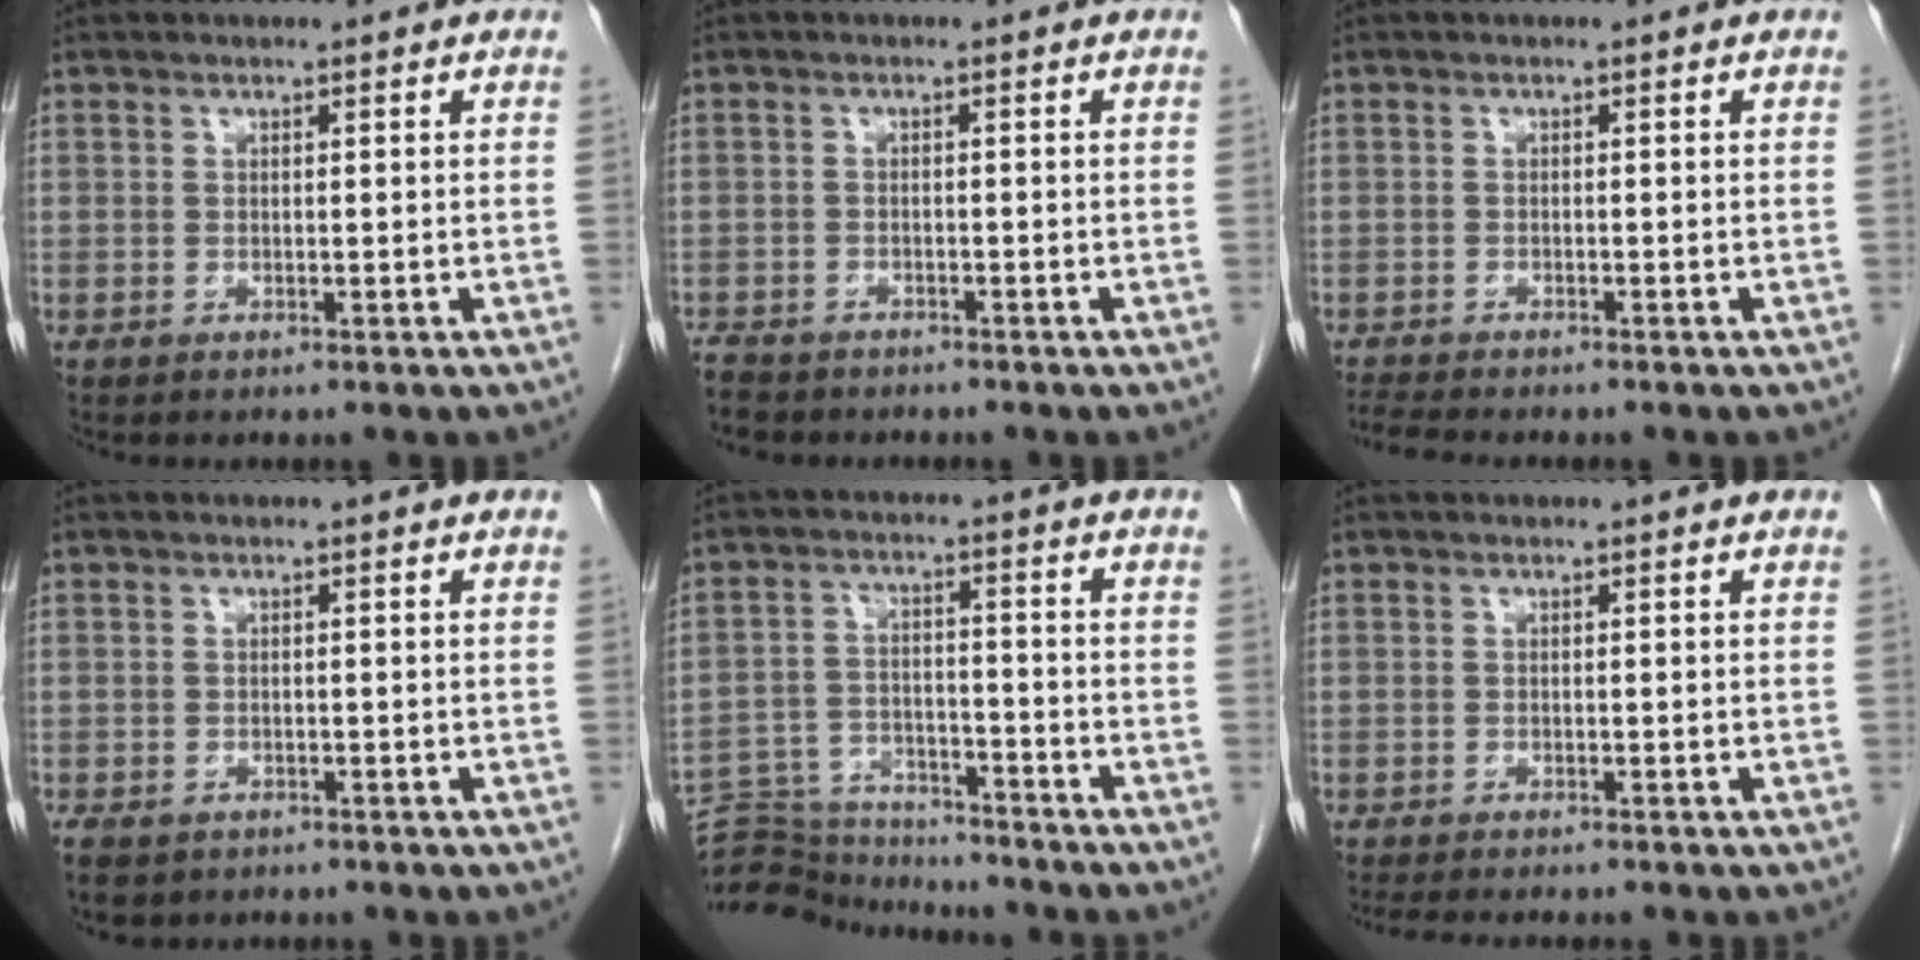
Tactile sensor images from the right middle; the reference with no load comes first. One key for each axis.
{"total": 4.8, "fx": -4.2, "fy": 1.9, "fz": 1.4, "tx": -0.024, "ty": -0.008, "tz": -0.065}
{"total": 3.8, "fx": -3.6, "fy": 0.1, "fz": 1.4, "tx": -0.031, "ty": -0.014, "tz": -0.059}
{"total": 5.4, "fx": -3.7, "fy": 3.3, "fz": 2.1, "tx": -0.037, "ty": -0.006, "tz": -0.051}
{"total": 11.3, "fx": -11.2, "fy": 1.6, "fz": 0.7, "tx": -0.011, "ty": 0.024, "tz": -0.182}
{"total": 4.9, "fx": -4.3, "fy": 0.6, "fz": 2.2, "tx": -0.034, "ty": -0.013, "tz": -0.065}